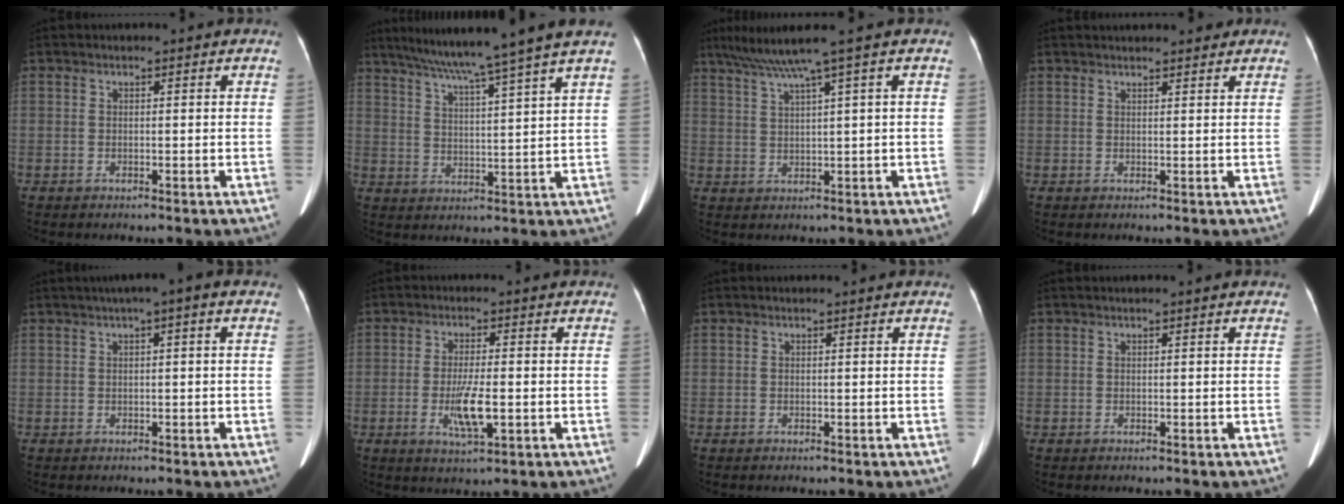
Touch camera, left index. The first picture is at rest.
{"total": 13.8, "force": [11.3, -2.9, 7.4], "torque": [-0.119, -0.012, 0.161]}
{"total": 6.2, "force": [4.1, -1.7, 4.3], "torque": [-0.082, 0.018, 0.078]}
{"total": 7.3, "force": [6.5, 1.6, 2.9], "torque": [-0.035, 0.025, 0.082]}
{"total": 3.2, "force": [1.2, 0.3, 3.0], "torque": [-0.045, 0.018, 0.014]}
{"total": 6.0, "force": [-1.4, 1.1, 5.7], "torque": [-0.113, -0.011, -0.022]}
{"total": 0.0}
{"total": 0.0}